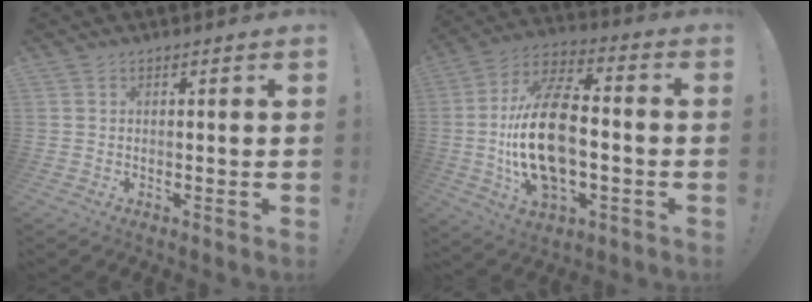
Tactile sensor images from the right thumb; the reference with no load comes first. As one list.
[{"total": 21.6, "force": [-2.1, 12.0, 17.8], "torque": [-0.337, 0.014, -0.033]}]